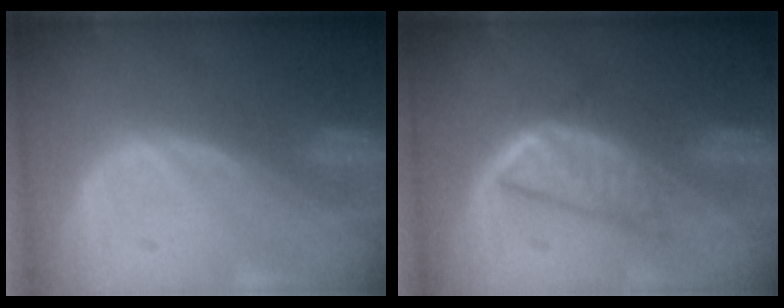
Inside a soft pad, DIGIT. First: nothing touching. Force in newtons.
{"total": 5.4, "press": 5.1, "slide": 1.5}